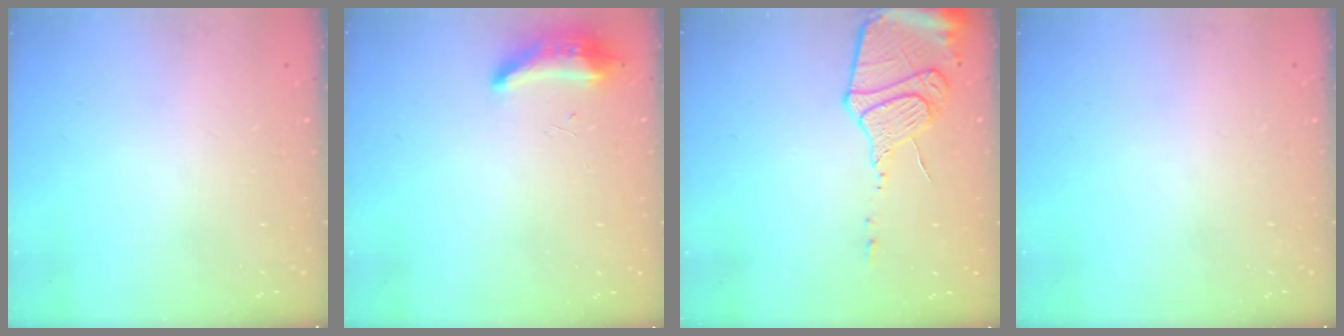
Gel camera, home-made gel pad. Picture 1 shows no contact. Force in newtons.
{"total": 8.9, "press": 8.6, "slide": 2.1}
{"total": 13.9, "press": 13.8, "slide": 1.3}
{"total": 0.0}